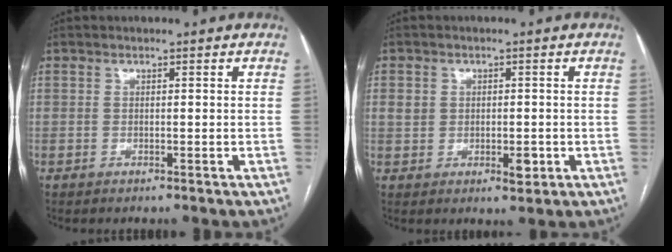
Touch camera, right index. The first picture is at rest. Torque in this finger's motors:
{"motor_torque": [0.01, -0.04, 0.02, 0.04]}